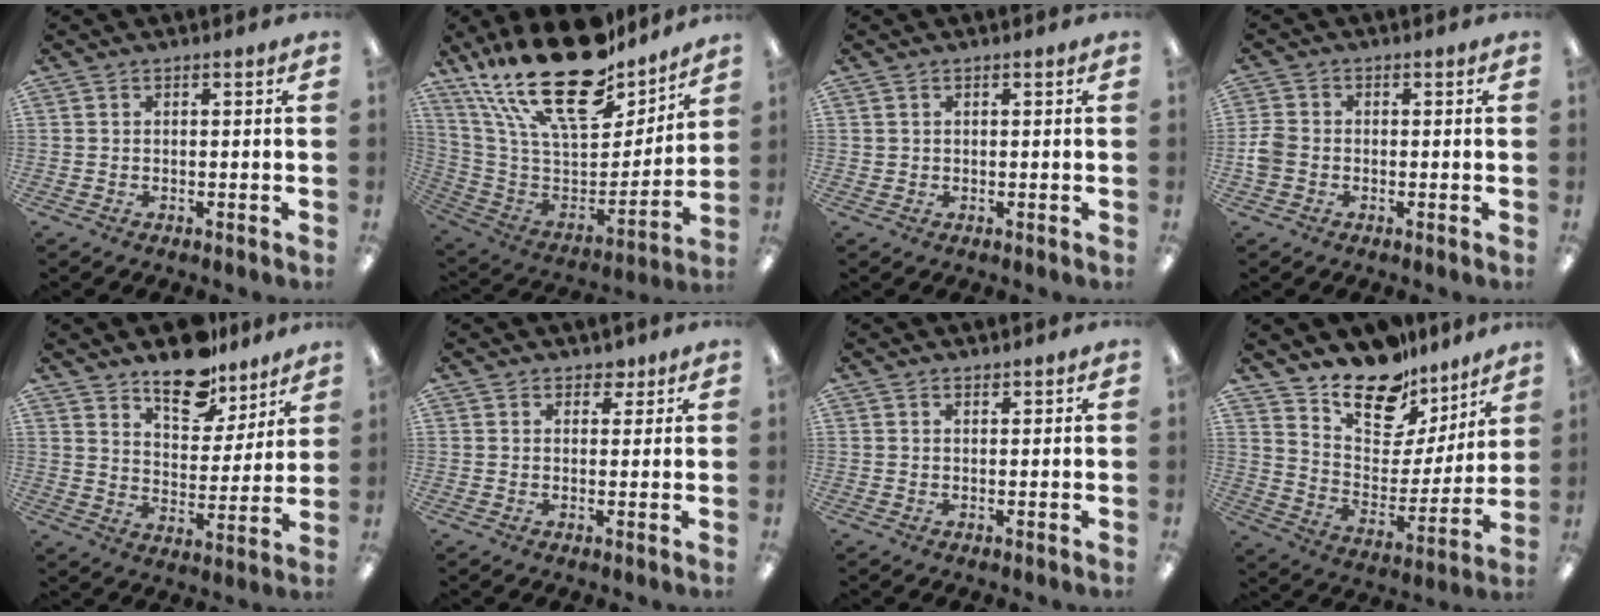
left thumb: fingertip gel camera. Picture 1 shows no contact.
{"total": 27.9, "force": [19.4, 11.5, 16.4], "torque": [-0.299, -0.131, 0.335]}
{"total": 0.8, "force": [0.5, 0.7, -0.1], "torque": [0.001, 0.001, 0.010]}
{"total": 4.0, "force": [-0.9, 3.3, 2.1], "torque": [-0.040, 0.008, -0.015]}
{"total": 13.2, "force": [10.9, 5.9, 4.6], "torque": [-0.059, -0.078, 0.199]}
{"total": 2.9, "force": [2.1, 1.9, 0.6], "torque": [0.001, -0.007, 0.037]}
{"total": 1.0, "force": [1.0, 0.2, 0.0], "torque": [0.008, -0.005, 0.018]}
{"total": 17.4, "force": [14.4, 8.1, 5.7], "torque": [-0.103, -0.116, 0.258]}